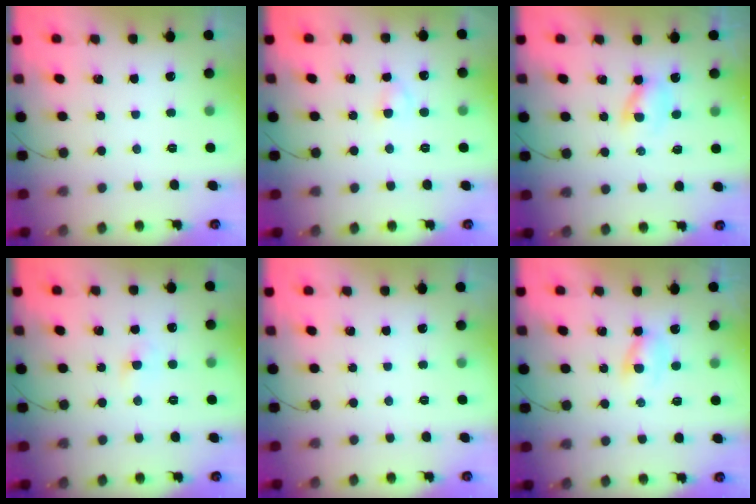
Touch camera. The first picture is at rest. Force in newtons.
{"total": 2.4, "press": 2.2, "slide": 1.0}
{"total": 2.3, "press": 2.0, "slide": 1.1}
{"total": 2.7, "press": 2.4, "slide": 1.2}
{"total": 0.0}
{"total": 2.0, "press": 1.8, "slide": 0.9}